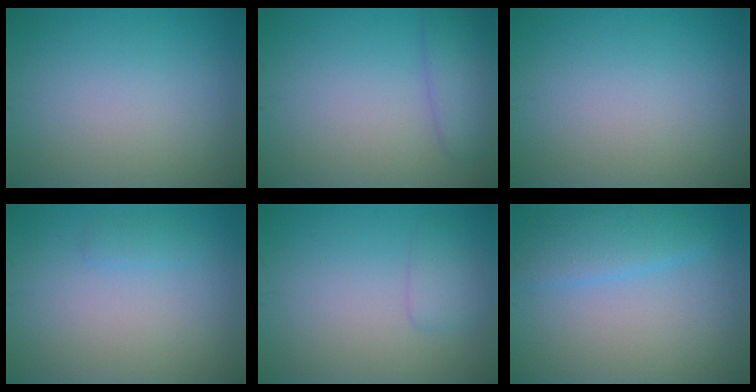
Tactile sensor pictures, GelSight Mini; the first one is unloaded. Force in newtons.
{"total": 2.9, "press": 2.9, "slide": 0.3}
{"total": 0.0}
{"total": 0.8, "press": 0.8, "slide": 0.1}
{"total": 1.7, "press": 1.7, "slide": 0.1}
{"total": 3.4, "press": 3.4, "slide": 0.1}